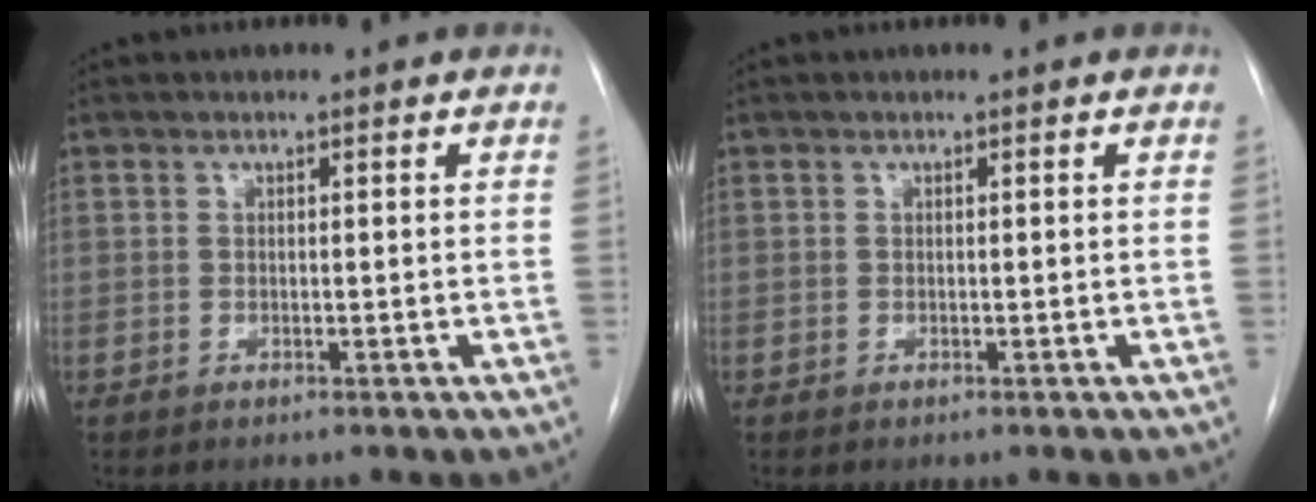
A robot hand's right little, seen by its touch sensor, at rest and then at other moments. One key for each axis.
{"total": 0.0}